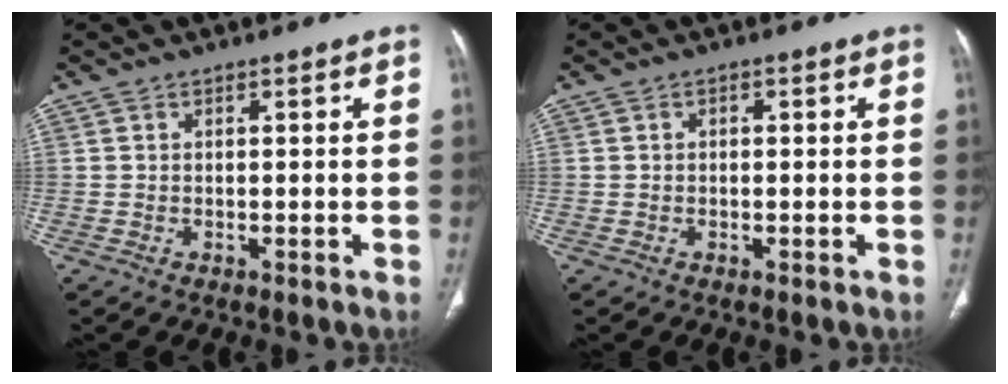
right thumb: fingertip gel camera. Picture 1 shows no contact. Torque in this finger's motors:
{"motor_torque": [0.17, 0.02, -0.09, -0.17, 0.08]}